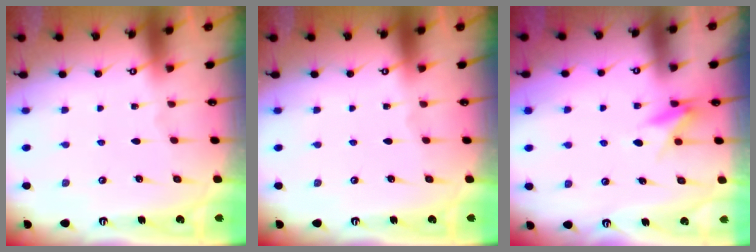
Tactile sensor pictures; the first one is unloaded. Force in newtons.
{"total": 0.0}
{"total": 8.4, "press": 8.3, "slide": 1.5}